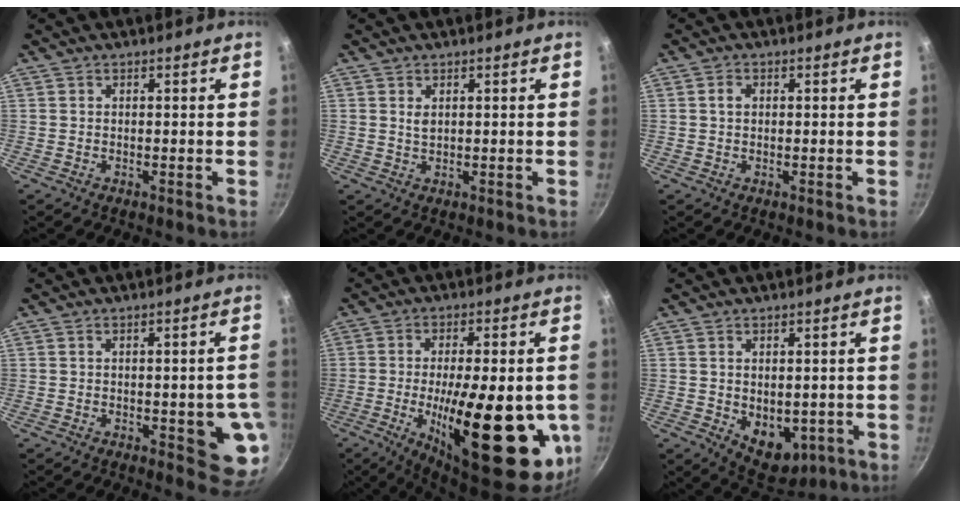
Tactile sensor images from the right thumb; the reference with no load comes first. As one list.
[{"total": 1.4, "force": [0.6, 0.8, 1.0], "torque": [-0.017, -0.004, 0.012]}, {"total": 1.5, "force": [0.3, 1.2, 1.0], "torque": [-0.014, 0.006, 0.004]}, {"total": 9.6, "force": [-1.8, 3.5, 8.7], "torque": [-0.070, 0.000, -0.017]}, {"total": 27.1, "force": [-5.7, 9.7, 24.6], "torque": [-0.339, -0.013, -0.070]}, {"total": 8.5, "force": [-1.3, 5.8, 6.1], "torque": [-0.058, -0.013, 0.002]}]